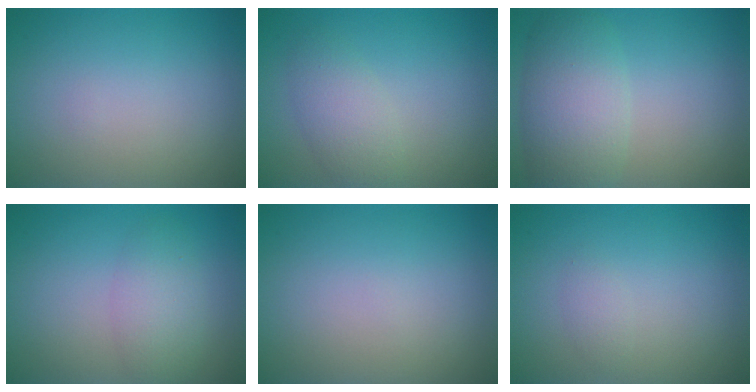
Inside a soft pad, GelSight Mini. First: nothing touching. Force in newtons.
{"total": 2.9, "press": 2.9, "slide": 0.1}
{"total": 5.6, "press": 5.6, "slide": 0.5}
{"total": 2.9, "press": 2.9, "slide": 0.2}
{"total": 0.0}
{"total": 0.8, "press": 0.8, "slide": 0.0}